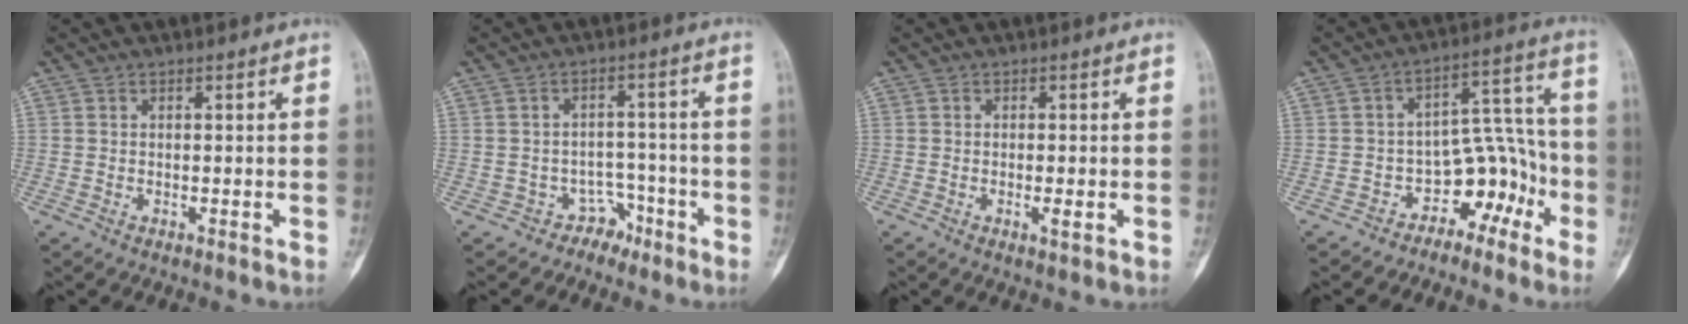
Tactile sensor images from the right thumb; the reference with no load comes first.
{"total": 4.4, "force": [-3.0, 3.2, -0.3], "torque": [0.034, 0.039, -0.046]}
{"total": 2.0, "force": [-0.5, 0.6, 1.9], "torque": [-0.035, -0.005, -0.008]}
{"total": 9.1, "force": [-5.1, 6.2, 4.4], "torque": [-0.003, 0.098, -0.083]}